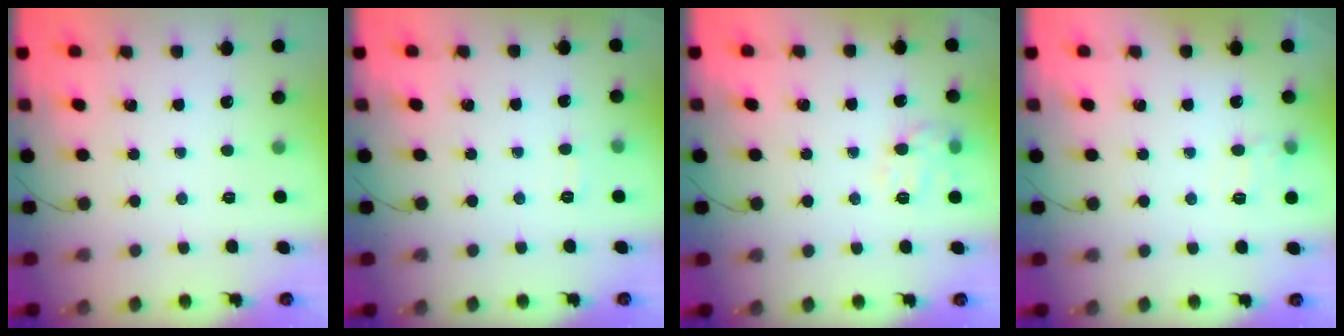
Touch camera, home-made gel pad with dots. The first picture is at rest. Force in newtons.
{"total": 4.3, "press": 4.1, "slide": 1.2}
{"total": 9.3, "press": 9.3, "slide": 0.1}
{"total": 9.5, "press": 9.4, "slide": 1.7}